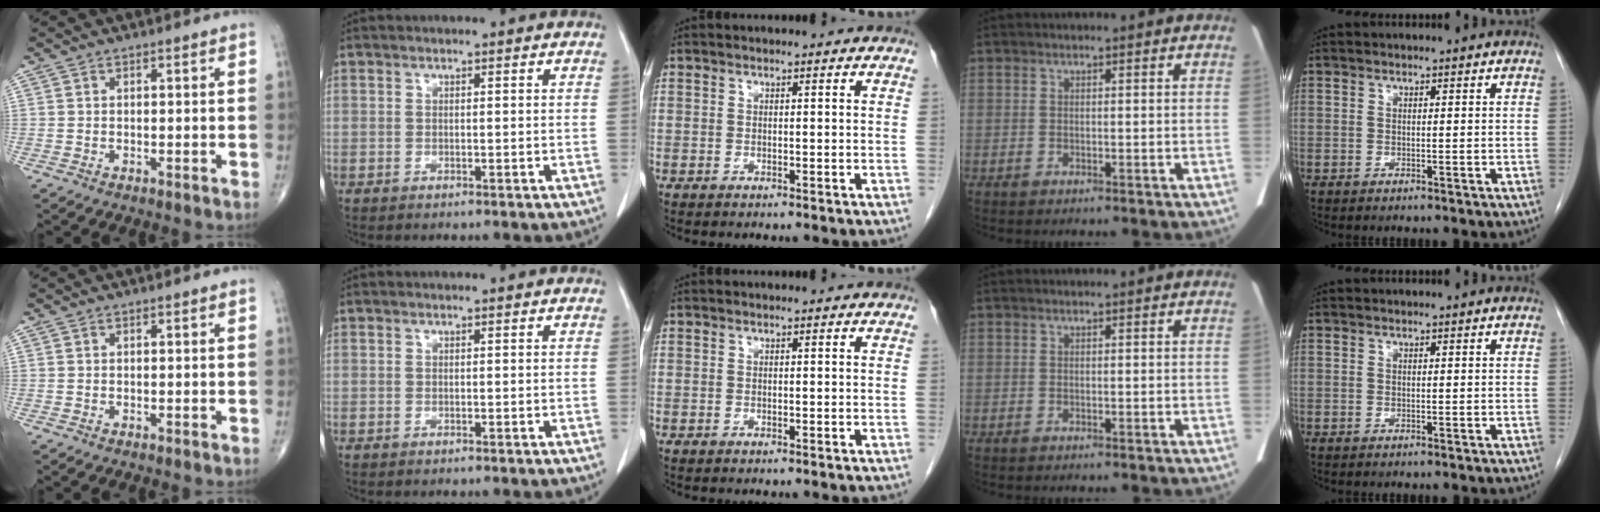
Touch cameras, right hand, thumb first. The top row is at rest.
{}